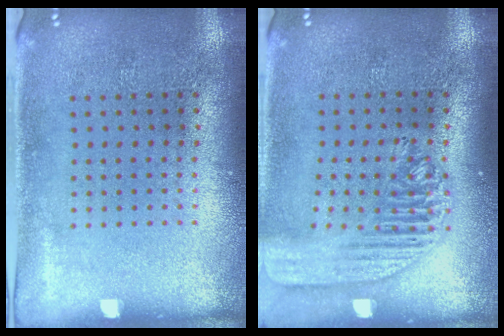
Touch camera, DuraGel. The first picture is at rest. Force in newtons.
{"total": 1.9, "press": 1.7, "slide": 0.9}